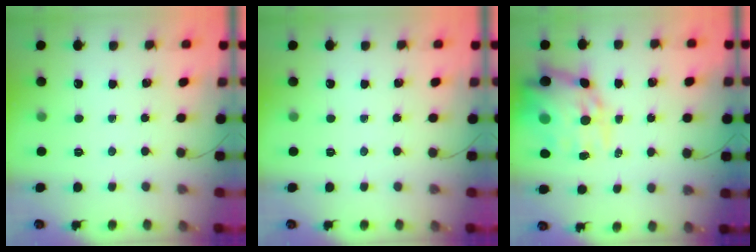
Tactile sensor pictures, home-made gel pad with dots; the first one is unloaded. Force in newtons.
{"total": 0.0}
{"total": 19.4, "press": 18.8, "slide": 4.8}